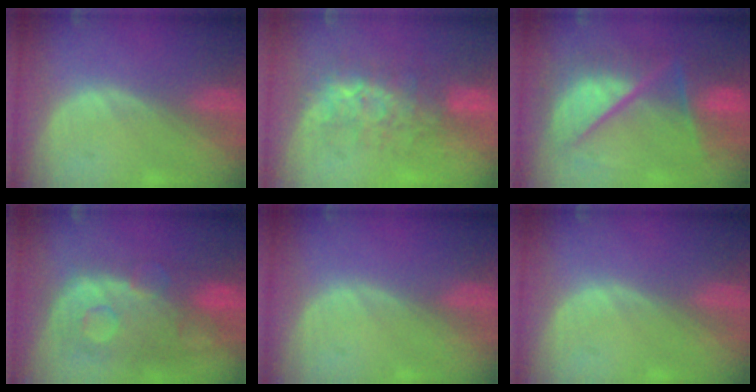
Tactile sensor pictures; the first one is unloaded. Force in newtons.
{"total": 7.6, "press": 7.3, "slide": 2.1}
{"total": 11.0, "press": 10.9, "slide": 1.1}
{"total": 11.5, "press": 9.8, "slide": 6.0}
{"total": 0.0}
{"total": 0.0}